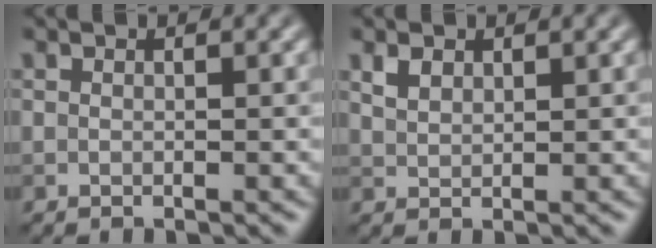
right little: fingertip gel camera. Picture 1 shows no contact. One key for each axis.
{"total": 1.6, "fx": 1.0, "fy": 0.9, "fz": 0.7, "tx": -0.017, "ty": 0.003, "tz": 0.023}